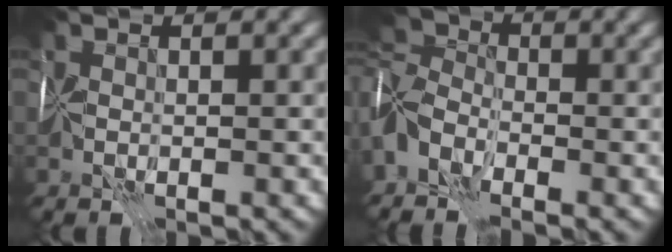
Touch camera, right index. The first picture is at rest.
{"total": 5.3, "force": [-3.4, 2.9, 2.9], "torque": [-0.060, 0.002, -0.084]}